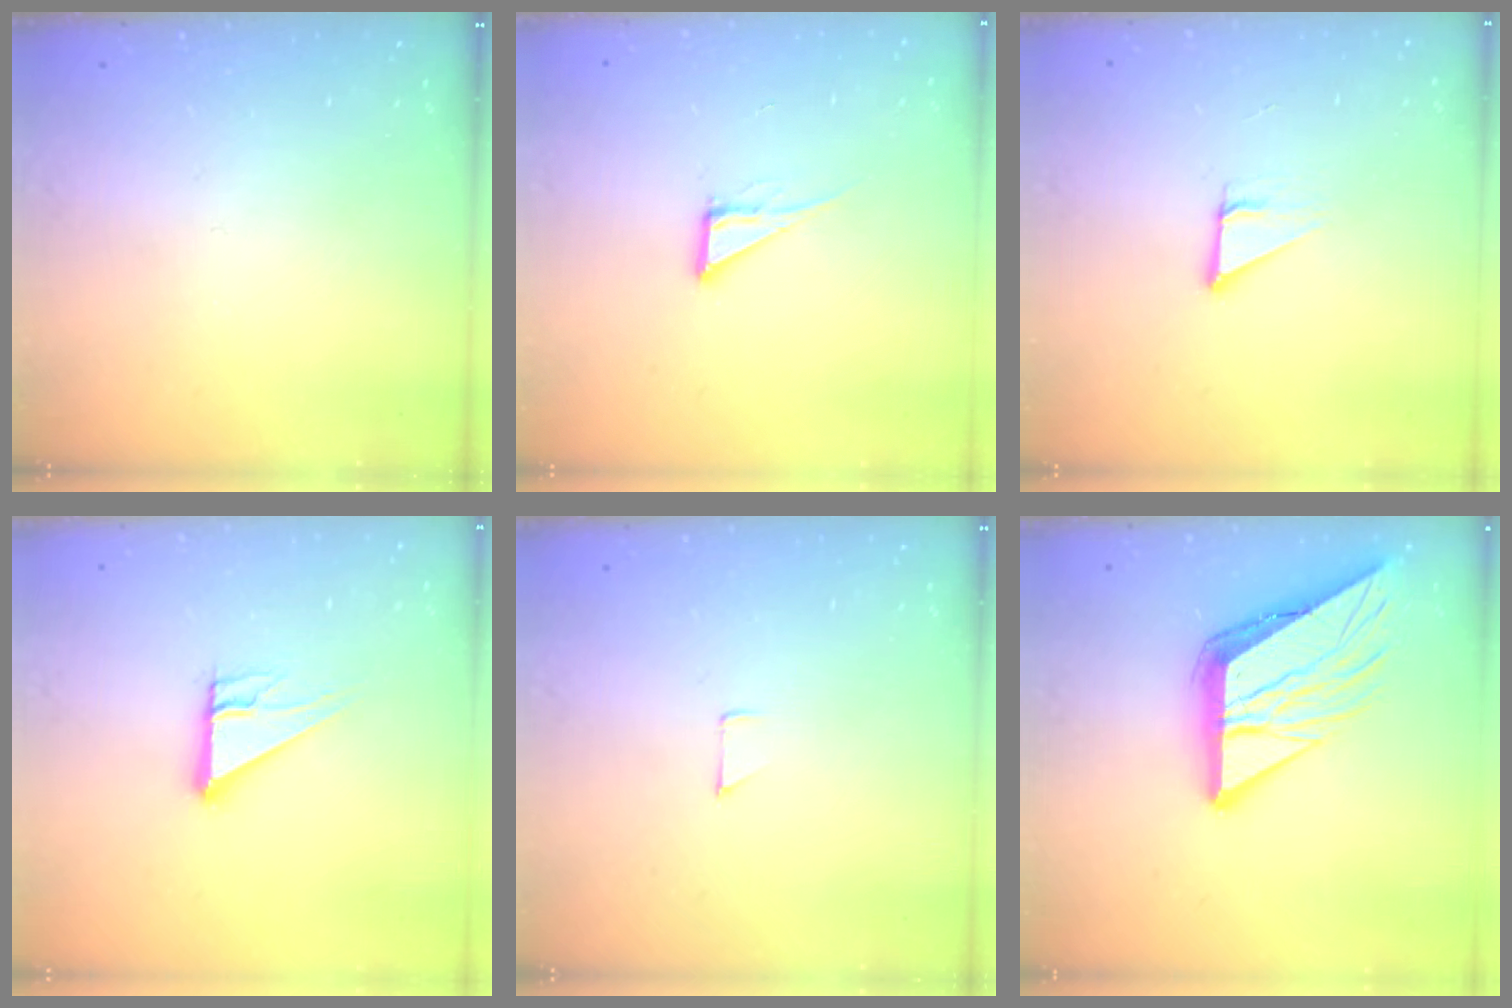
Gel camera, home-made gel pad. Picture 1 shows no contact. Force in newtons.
{"total": 6.0, "press": 6.0, "slide": 0.4}
{"total": 2.9, "press": 2.9, "slide": 0.2}
{"total": 8.5, "press": 8.4, "slide": 0.8}
{"total": 3.2, "press": 3.2, "slide": 0.3}
{"total": 15.9, "press": 15.9, "slide": 1.6}